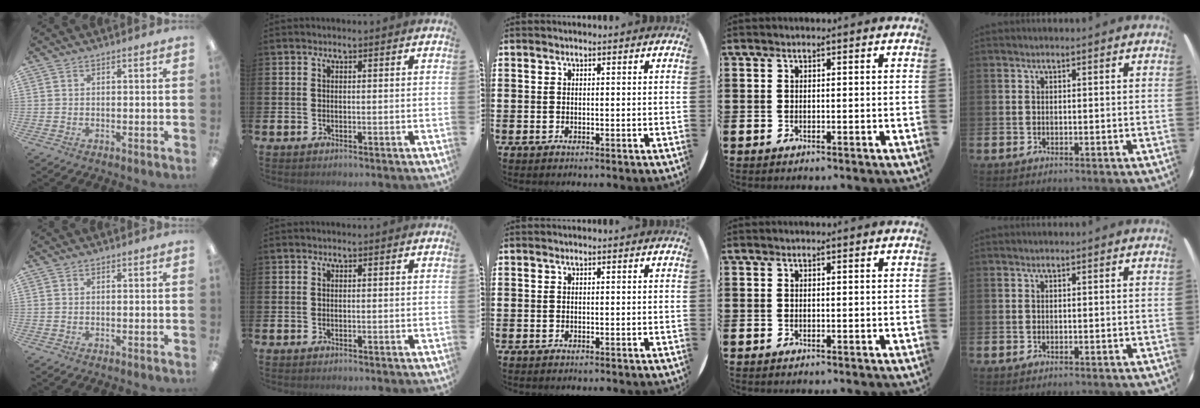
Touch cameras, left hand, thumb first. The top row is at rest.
{}